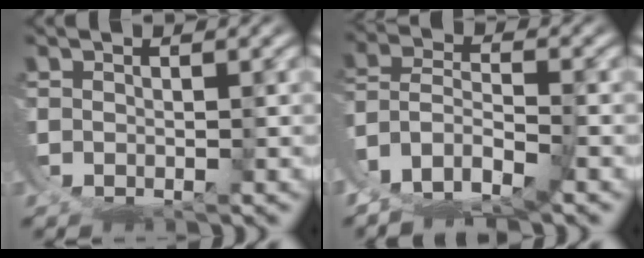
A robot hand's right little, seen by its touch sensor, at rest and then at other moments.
{"total": 4.5, "force": [-0.9, 3.2, 3.1], "torque": [-0.074, -0.031, -0.004]}